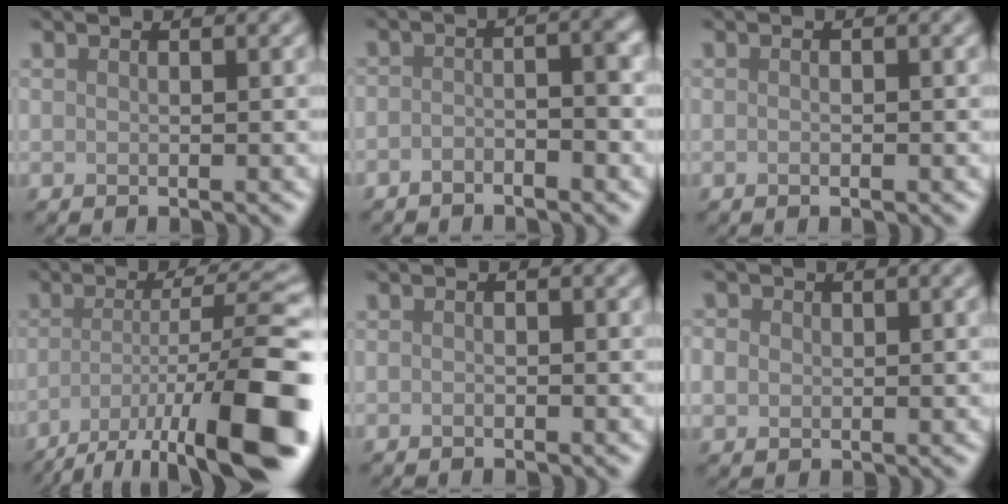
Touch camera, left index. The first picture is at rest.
{"total": 2.7, "force": [-1.5, 0.9, 2.1], "torque": [-0.036, 0.006, -0.032]}
{"total": 0.9, "force": [-0.1, 0.4, 0.8], "torque": [-0.003, -0.004, -0.005]}
{"total": 13.8, "force": [-7.1, 3.3, 11.4], "torque": [-0.183, -0.008, -0.117]}
{"total": 0.6, "force": [-0.2, 0.3, 0.5], "torque": [-0.008, -0.003, -0.004]}
{"total": 2.6, "force": [0.4, 2.3, 1.1], "torque": [-0.024, 0.009, 0.000]}